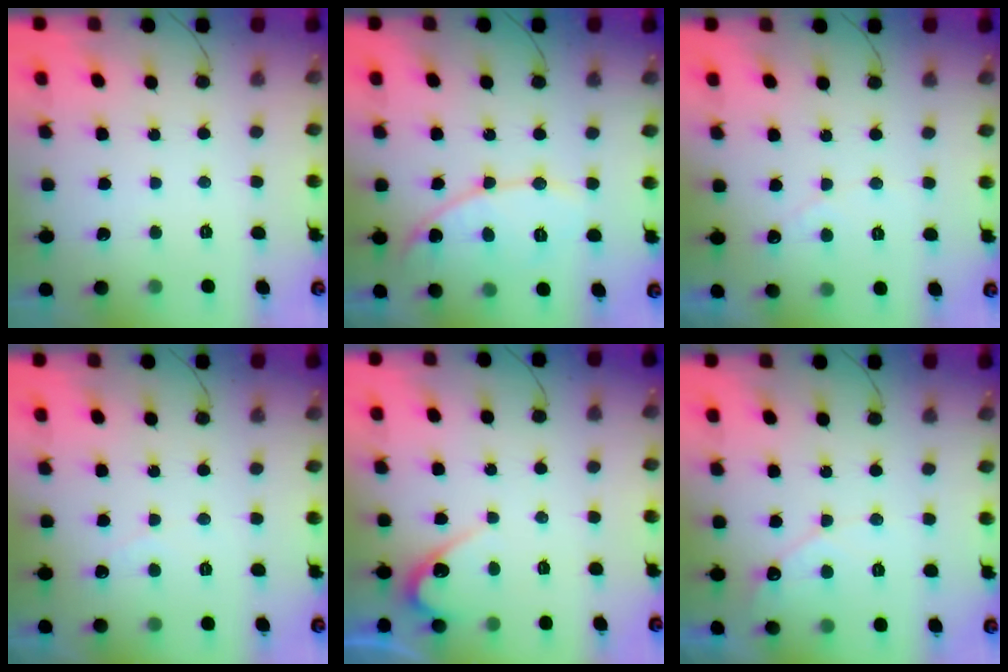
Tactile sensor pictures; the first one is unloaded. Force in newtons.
{"total": 9.3, "press": 9.3, "slide": 0.8}
{"total": 2.7, "press": 2.7, "slide": 0.0}
{"total": 1.9, "press": 1.9, "slide": 0.2}
{"total": 4.9, "press": 4.9, "slide": 0.4}
{"total": 5.5, "press": 5.5, "slide": 0.3}